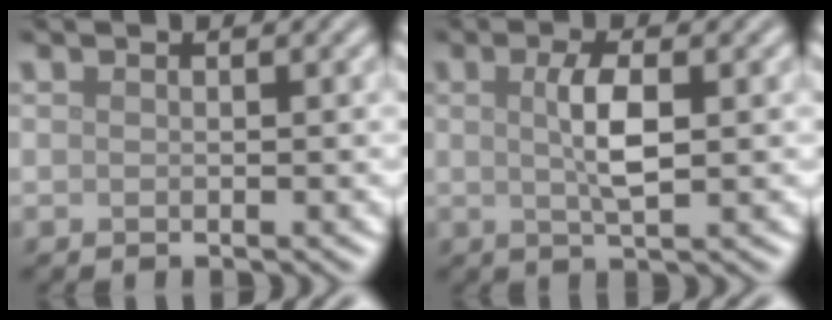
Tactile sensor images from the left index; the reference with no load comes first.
{"total": 3.2, "force": [0.5, 0.7, 3.1], "torque": [-0.063, 0.004, 0.008]}